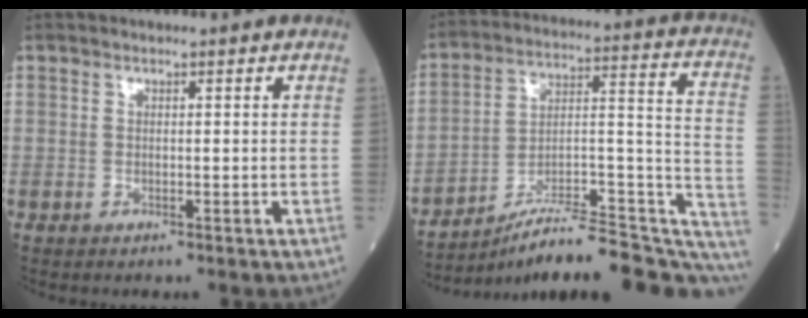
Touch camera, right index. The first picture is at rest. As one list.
[{"total": 23.2, "force": [-19.3, 3.9, 12.3], "torque": [-0.111, 0.045, -0.283]}]